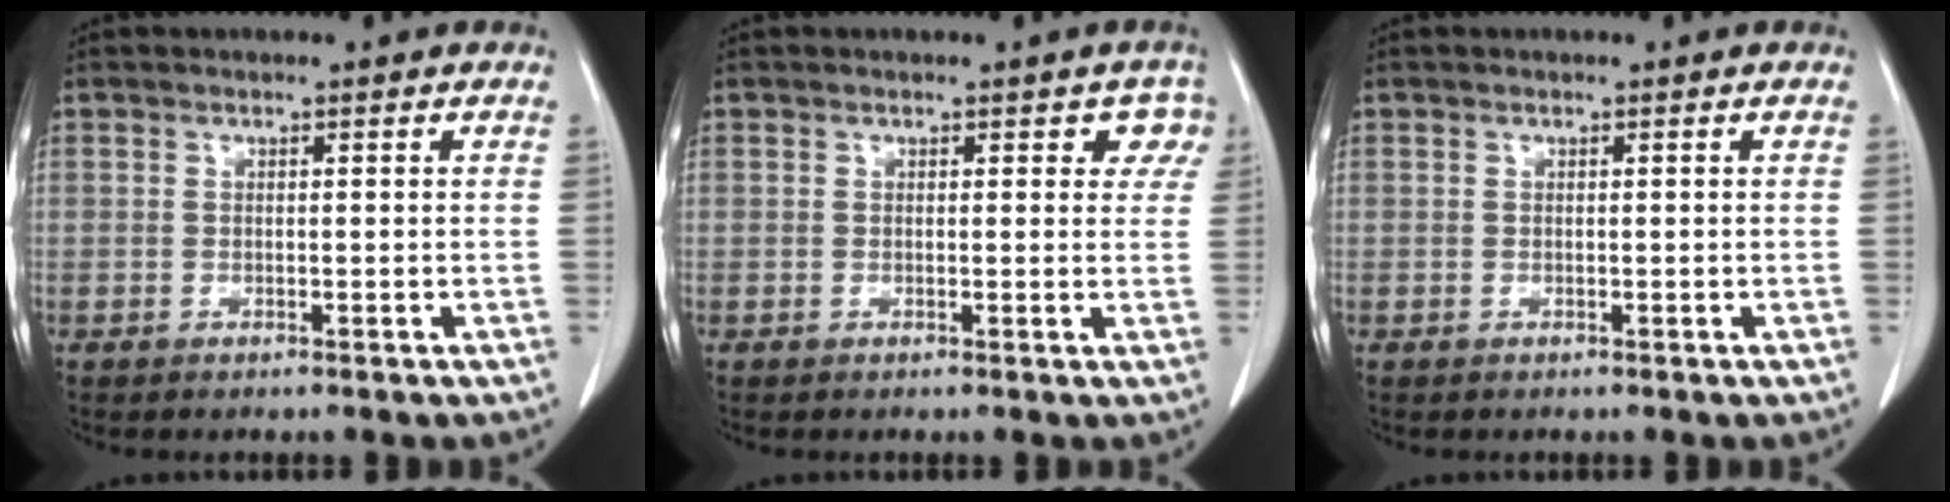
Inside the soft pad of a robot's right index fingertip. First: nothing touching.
{"total": 3.0, "force": [1.7, 1.9, 1.6], "torque": [0.005, 0.004, 0.008]}
{"total": 0.0}